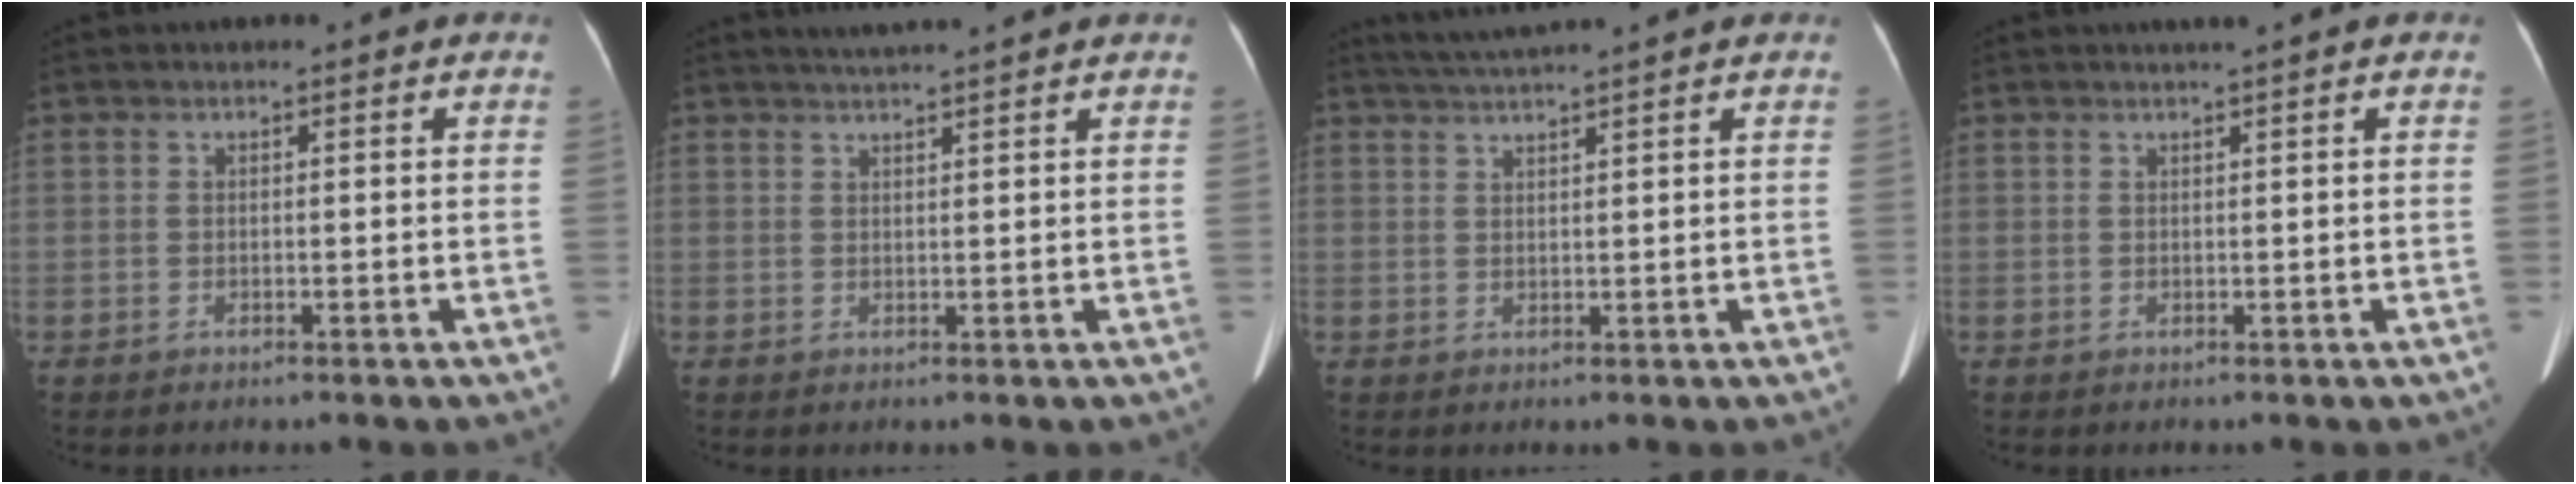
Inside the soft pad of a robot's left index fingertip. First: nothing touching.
{"total": 5.2, "force": [4.6, -0.7, 2.2], "torque": [-0.034, 0.023, 0.068]}
{"total": 4.9, "force": [4.3, -1.3, 2.0], "torque": [-0.035, 0.022, 0.078]}
{"total": 1.0, "force": [0.7, -0.3, 0.7], "torque": [-0.013, -0.001, 0.017]}